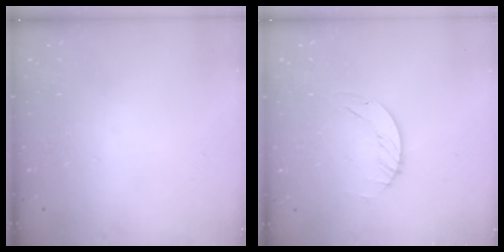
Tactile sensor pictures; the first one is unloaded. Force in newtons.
{"total": 1.9, "press": 1.9, "slide": 0.2}